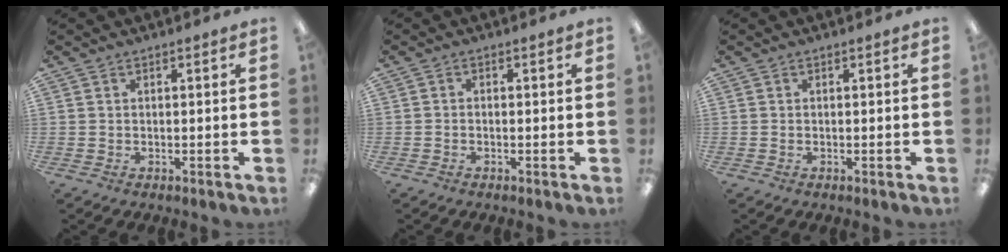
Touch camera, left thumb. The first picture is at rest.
{"total": 0.7, "force": [-0.5, 0.1, 0.4], "torque": [-0.007, 0.000, -0.010]}
{"total": 0.0}